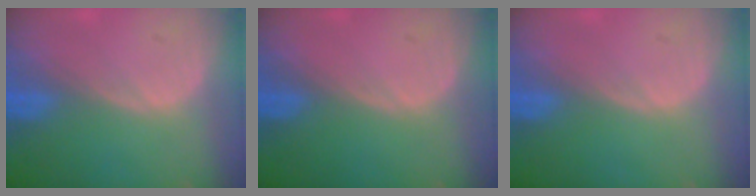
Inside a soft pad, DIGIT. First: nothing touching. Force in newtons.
{"total": 0.0}
{"total": 0.0}